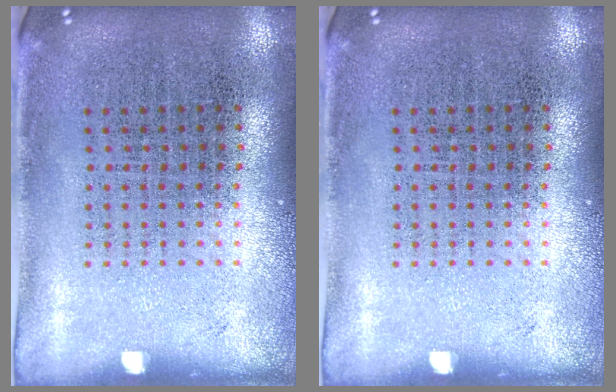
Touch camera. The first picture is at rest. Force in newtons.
{"total": 0.0}